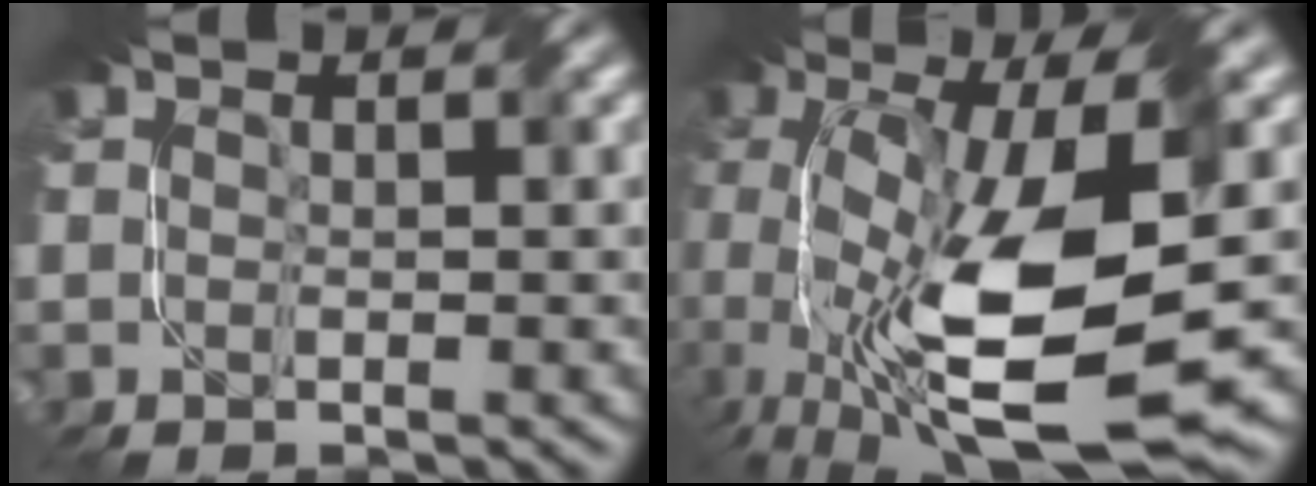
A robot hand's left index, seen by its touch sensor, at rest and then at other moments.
{"total": 13.7, "force": [-1.6, 5.2, 12.6], "torque": [-0.241, -0.023, -0.020]}